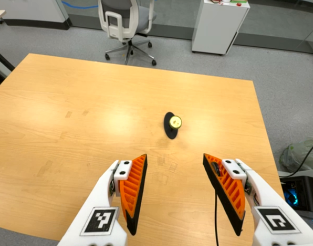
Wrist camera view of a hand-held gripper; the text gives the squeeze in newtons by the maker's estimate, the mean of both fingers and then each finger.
{"total": 0.0}